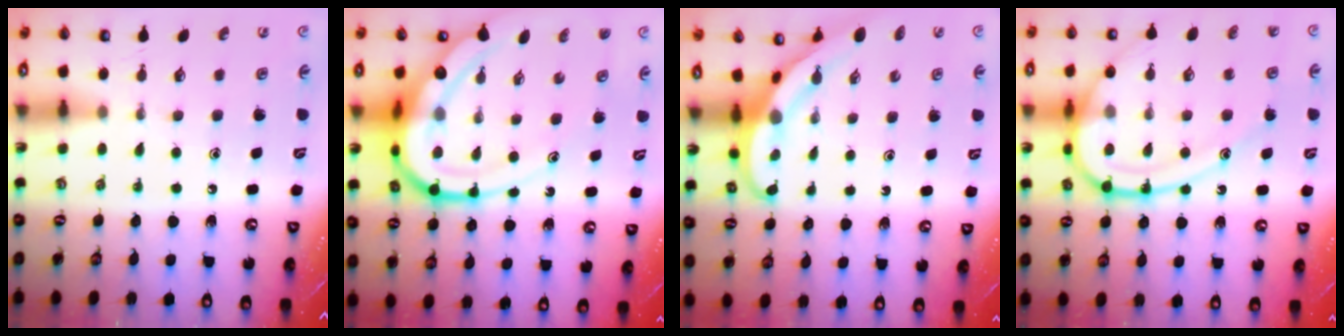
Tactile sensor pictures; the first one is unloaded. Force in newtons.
{"total": 19.2, "press": 19.0, "slide": 2.1}
{"total": 4.4, "press": 4.4, "slide": 0.4}
{"total": 17.2, "press": 17.1, "slide": 1.7}